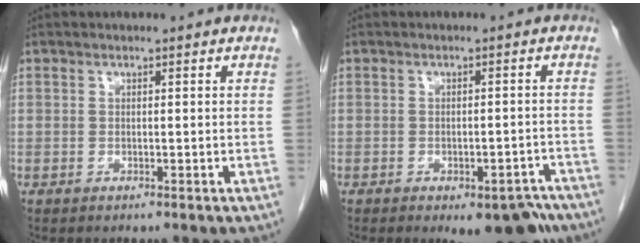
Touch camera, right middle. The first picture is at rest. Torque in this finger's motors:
{"motor_torque": [0.97, -0.62, 0.10, 0.06]}